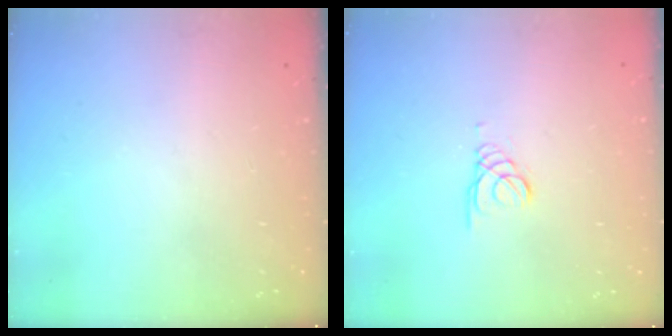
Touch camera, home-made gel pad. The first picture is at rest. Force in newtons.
{"total": 1.1, "press": 1.0, "slide": 0.1}